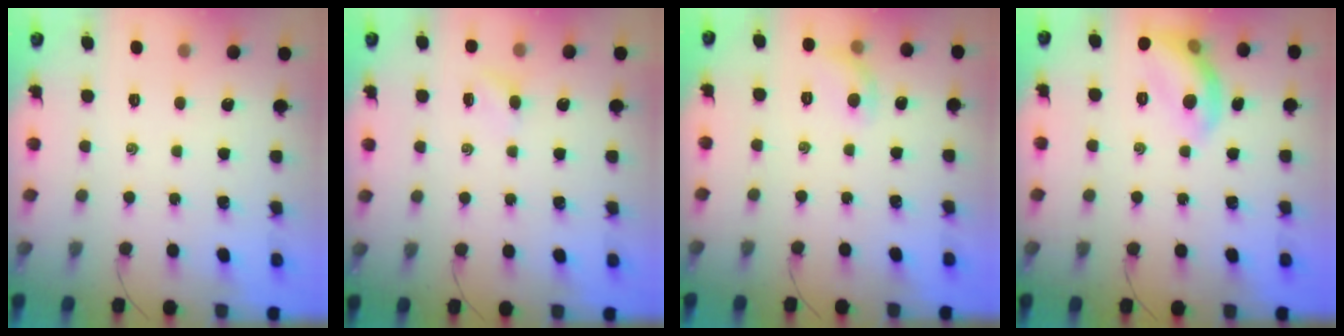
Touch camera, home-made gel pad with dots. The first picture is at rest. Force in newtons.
{"total": 3.4, "press": 3.2, "slide": 1.0}
{"total": 6.6, "press": 6.5, "slide": 1.4}
{"total": 10.9, "press": 10.9, "slide": 1.0}